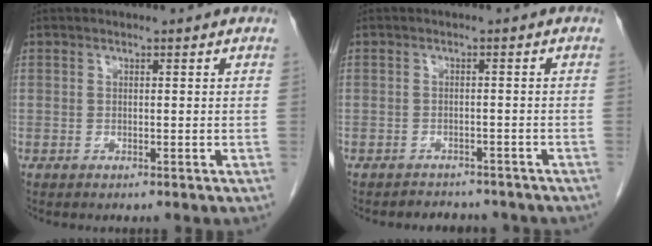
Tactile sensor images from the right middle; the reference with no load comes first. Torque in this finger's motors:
{"motor_torque": [0.11, -0.08, 0.00, 0.01]}